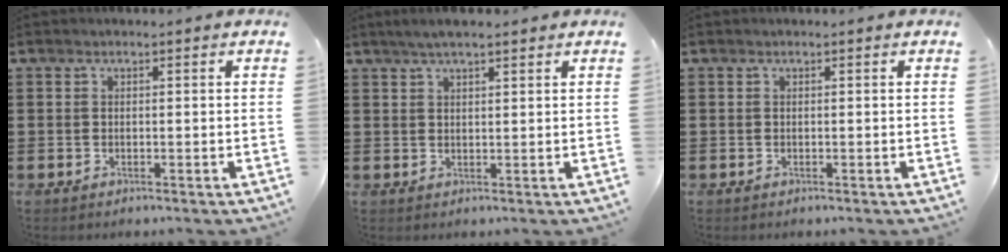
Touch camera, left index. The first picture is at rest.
{"total": 2.8, "force": [2.0, 0.5, 1.8], "torque": [-0.038, 0.006, 0.036]}
{"total": 0.0}